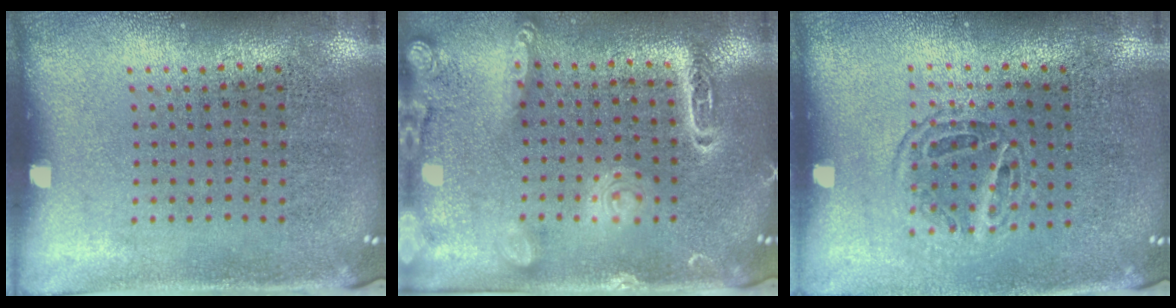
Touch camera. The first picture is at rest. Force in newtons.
{"total": 2.0, "press": 1.9, "slide": 0.6}
{"total": 1.2, "press": 1.0, "slide": 0.6}